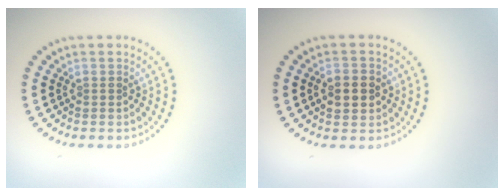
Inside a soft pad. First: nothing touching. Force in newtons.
{"total": 2.8, "press": 2.8, "slide": 0.4}